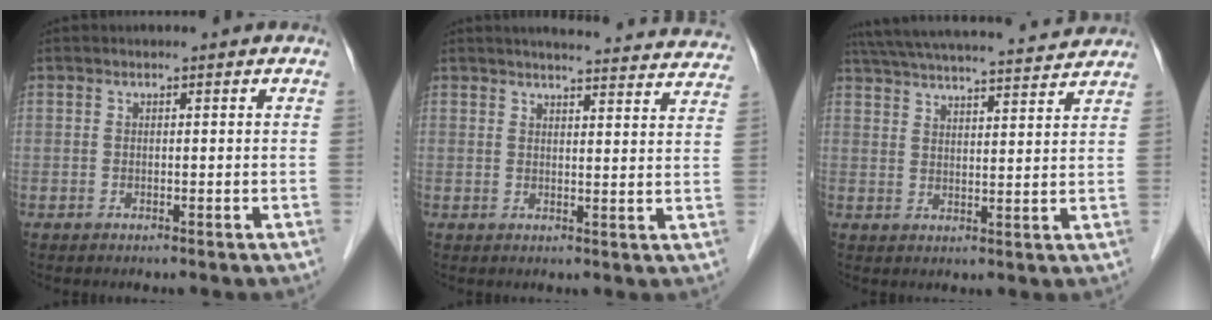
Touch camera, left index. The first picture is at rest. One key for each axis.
{"total": 21.6, "fx": 20.4, "fy": 2.6, "fz": 6.4, "tx": -0.071, "ty": -0.031, "tz": 0.230}
{"total": 21.2, "fx": 19.7, "fy": 1.8, "fz": 7.8, "tx": -0.138, "ty": 0.024, "tz": 0.275}